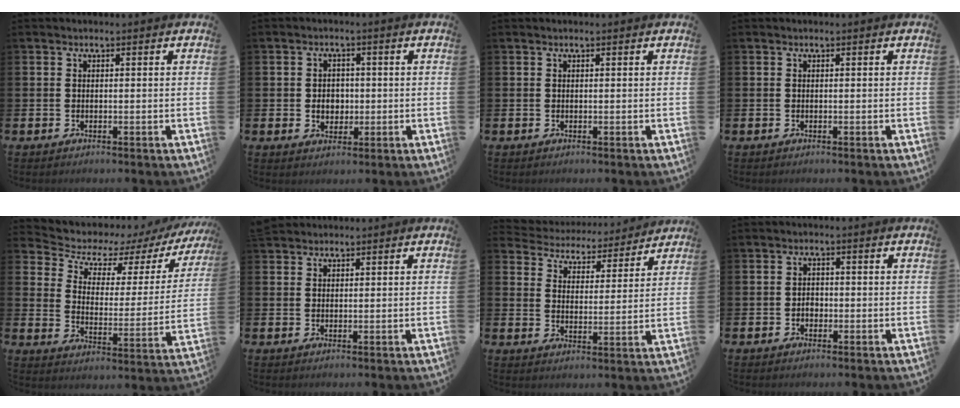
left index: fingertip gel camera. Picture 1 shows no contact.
{"total": 2.9, "force": [-0.1, 2.5, 1.5], "torque": [-0.017, 0.002, -0.010]}
{"total": 0.0}
{"total": 0.0}
{"total": 6.2, "force": [4.8, 3.3, 2.3], "torque": [-0.072, -0.033, 0.073]}
{"total": 1.8, "force": [1.7, 0.6, -0.1], "torque": [0.013, -0.002, 0.029]}
{"total": 4.7, "force": [4.4, 1.5, -0.1], "torque": [-0.030, -0.039, 0.073]}
{"total": 1.5, "force": [-0.5, 1.2, 0.7], "torque": [-0.004, 0.000, -0.013]}